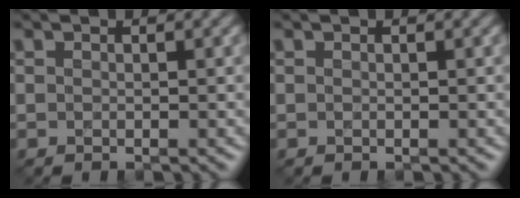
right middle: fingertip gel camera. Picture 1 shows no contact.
{"total": 0.0}